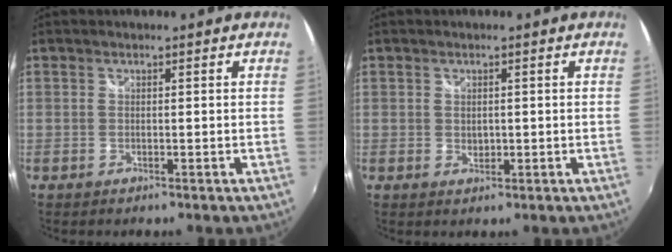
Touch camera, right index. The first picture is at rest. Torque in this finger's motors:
{"motor_torque": [-0.05, 0.01, 0.02, 0.00]}